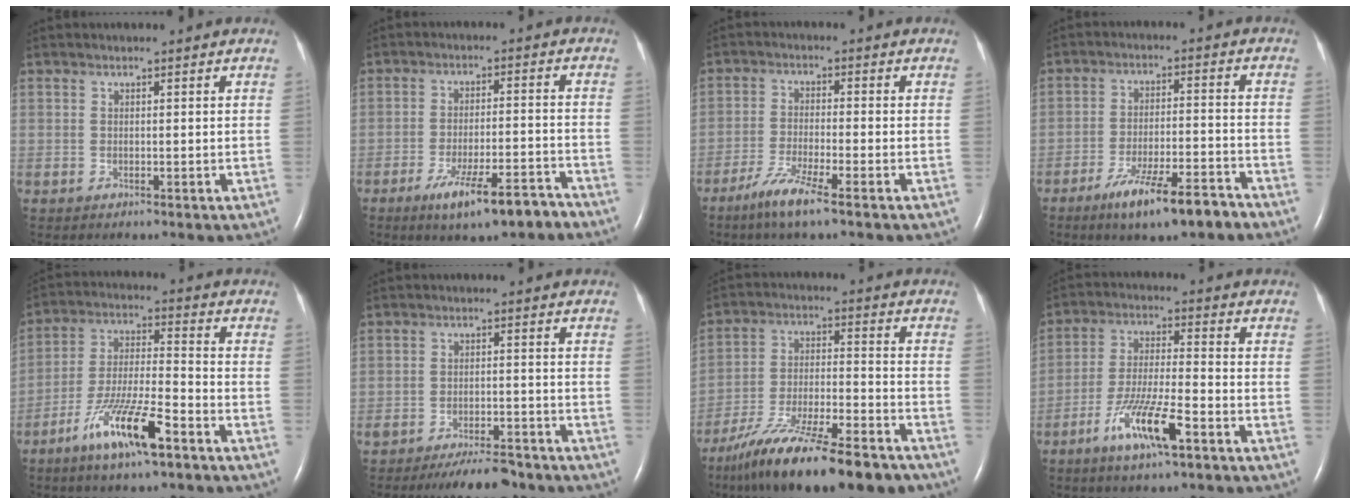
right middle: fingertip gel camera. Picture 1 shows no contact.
{"total": 9.4, "force": [-6.7, 1.5, 6.5], "torque": [-0.105, -0.009, -0.104]}
{"total": 6.1, "force": [-4.2, 0.0, 4.4], "torque": [-0.095, -0.016, -0.082]}
{"total": 10.0, "force": [-7.1, 1.4, 6.9], "torque": [-0.117, -0.013, -0.117]}
{"total": 12.0, "force": [-7.1, 1.6, 9.5], "torque": [-0.188, -0.016, -0.132]}
{"total": 7.9, "force": [-6.9, 2.0, 3.3], "torque": [-0.045, -0.007, -0.107]}
{"total": 20.2, "force": [-15.7, 3.3, 12.3], "torque": [-0.188, -0.017, -0.261]}
{"total": 9.9, "force": [-5.4, 1.2, 8.2], "torque": [-0.166, -0.012, -0.099]}